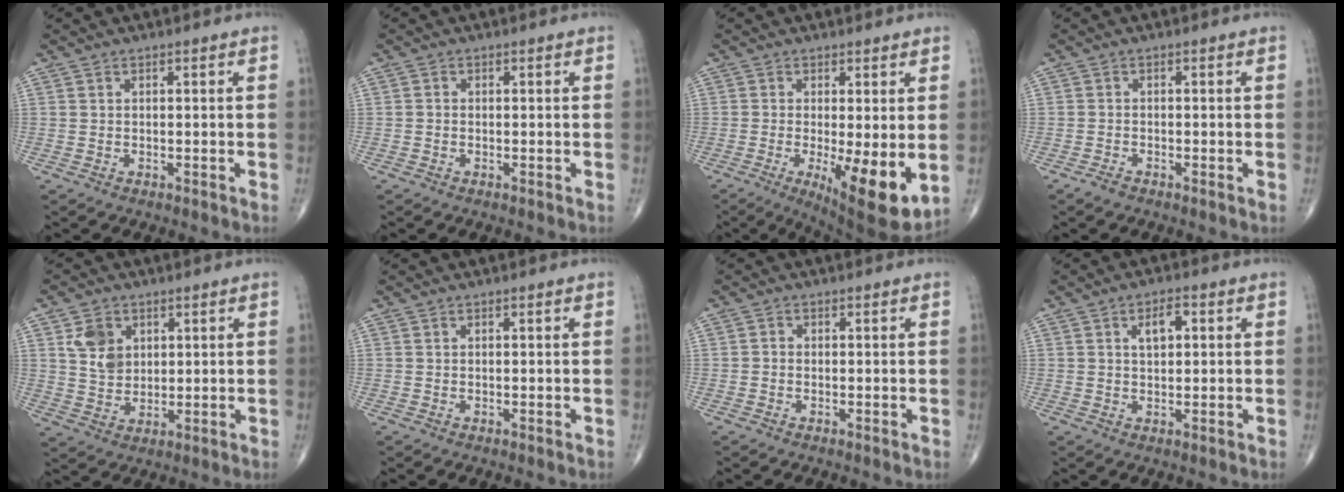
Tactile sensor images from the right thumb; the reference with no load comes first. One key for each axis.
{"total": 0.5, "fx": -0.2, "fy": 0.4, "fz": 0.2, "tx": -0.002, "ty": 0.001, "tz": -0.007}
{"total": 11.9, "fx": -2.2, "fy": 3.3, "fz": 11.2, "tx": -0.167, "ty": -0.029, "tz": -0.025}
{"total": 1.3, "fx": -0.9, "fy": 0.4, "fz": 0.8, "tx": -0.017, "ty": -0.002, "tz": -0.022}
{"total": 6.5, "fx": 2.4, "fy": 4.9, "fz": 3.4, "tx": -0.040, "ty": -0.016, "tz": 0.050}
{"total": 0.0}
{"total": 0.8, "fx": -0.3, "fy": 0.7, "fz": 0.3, "tx": -0.001, "ty": 0.002, "tz": -0.009}
{"total": 4.1, "fx": 1.1, "fy": 2.1, "fz": 3.3, "tx": -0.050, "ty": 0.005, "tz": 0.017}